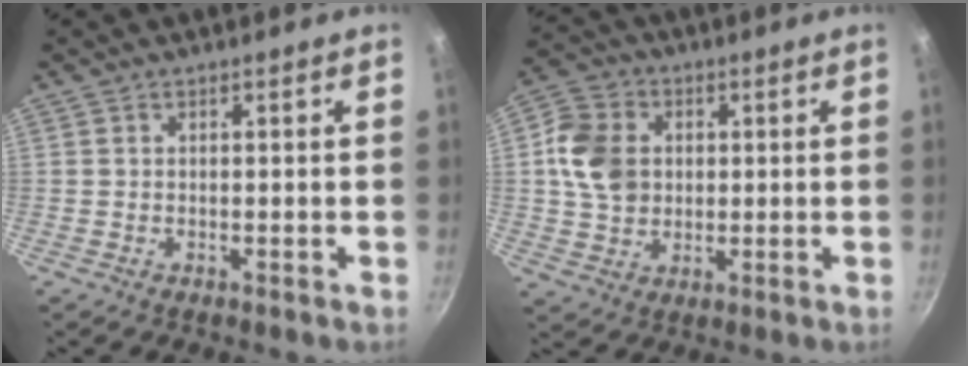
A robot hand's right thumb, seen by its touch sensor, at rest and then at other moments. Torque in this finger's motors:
{"motor_torque": [-0.29, 0.44, 0.42, -0.16, 0.06]}